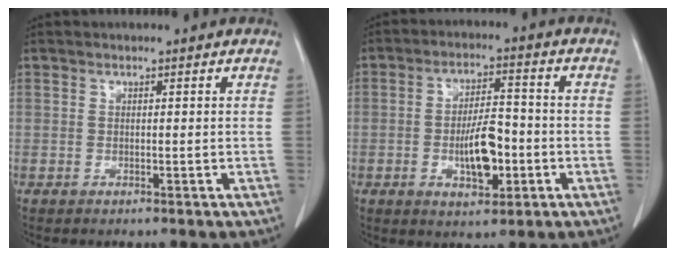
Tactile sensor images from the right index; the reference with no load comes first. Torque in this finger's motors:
{"motor_torque": [0.09, 0.01, 0.14, 0.08]}